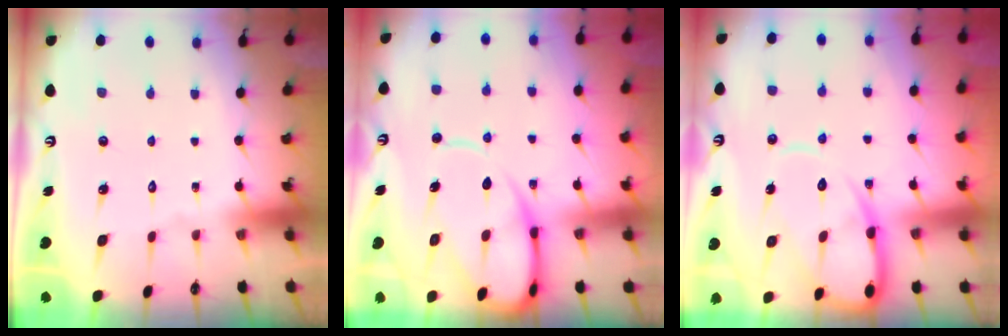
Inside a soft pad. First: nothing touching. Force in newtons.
{"total": 12.0, "press": 11.9, "slide": 1.4}
{"total": 12.4, "press": 12.3, "slide": 1.3}